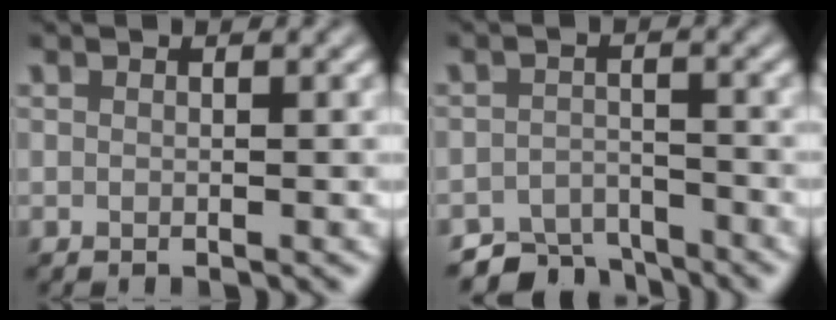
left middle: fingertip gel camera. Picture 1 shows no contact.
{"total": 4.1, "force": [-3.7, 1.6, 0.9], "torque": [-0.006, -0.005, -0.068]}